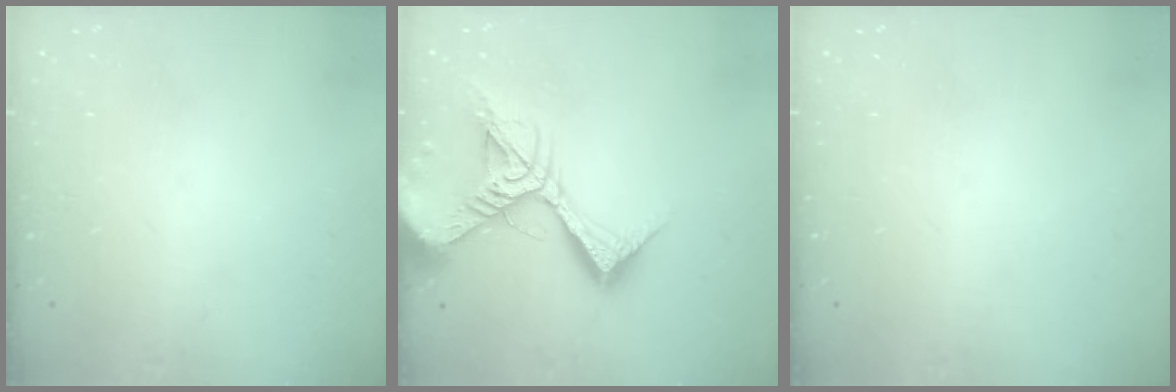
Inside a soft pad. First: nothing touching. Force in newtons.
{"total": 16.4, "press": 16.4, "slide": 0.9}
{"total": 0.0}